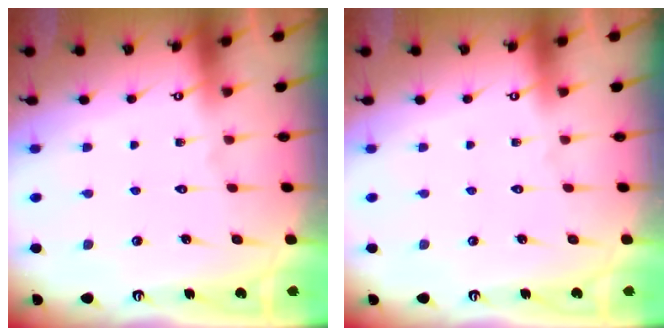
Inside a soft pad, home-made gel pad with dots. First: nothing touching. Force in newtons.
{"total": 0.0}